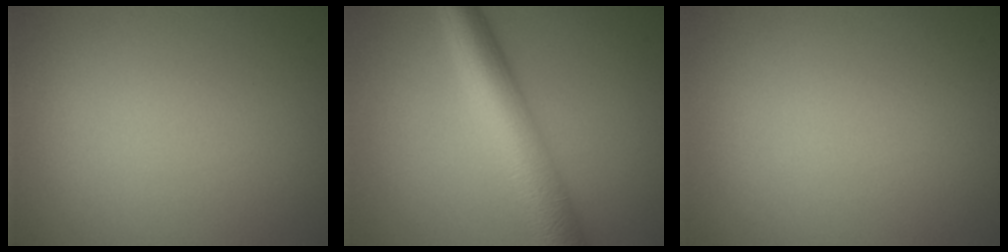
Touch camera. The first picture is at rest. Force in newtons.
{"total": 7.2, "press": 7.2, "slide": 0.1}
{"total": 0.0}